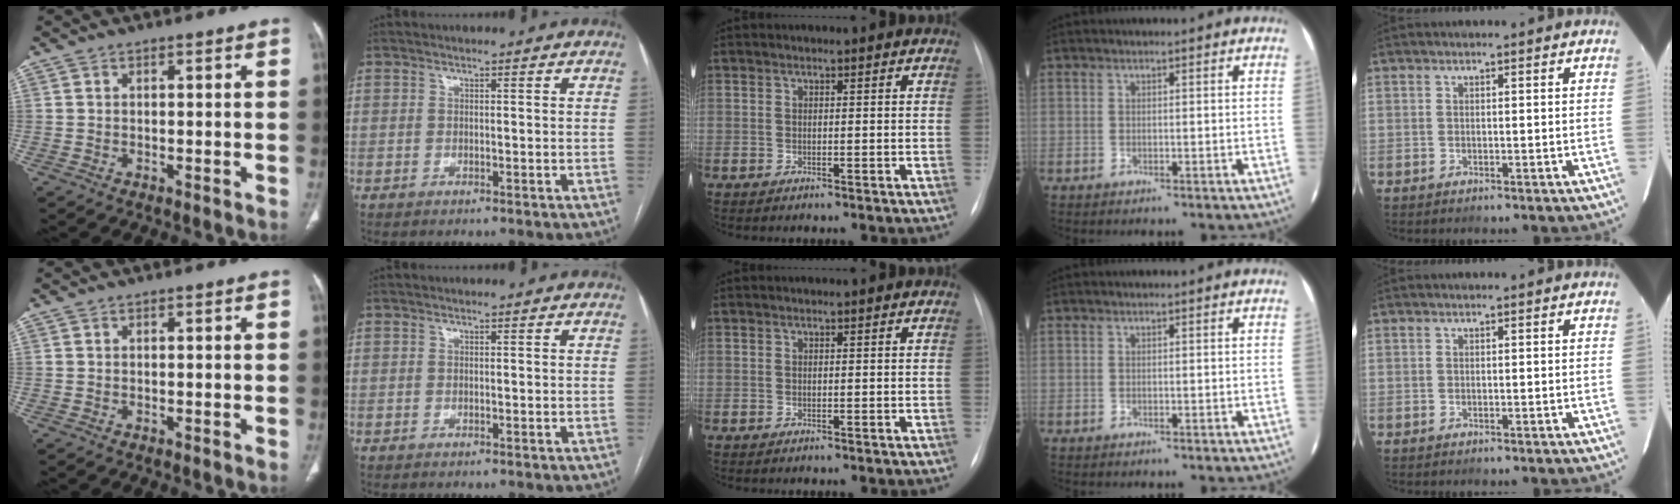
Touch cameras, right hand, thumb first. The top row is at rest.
{}